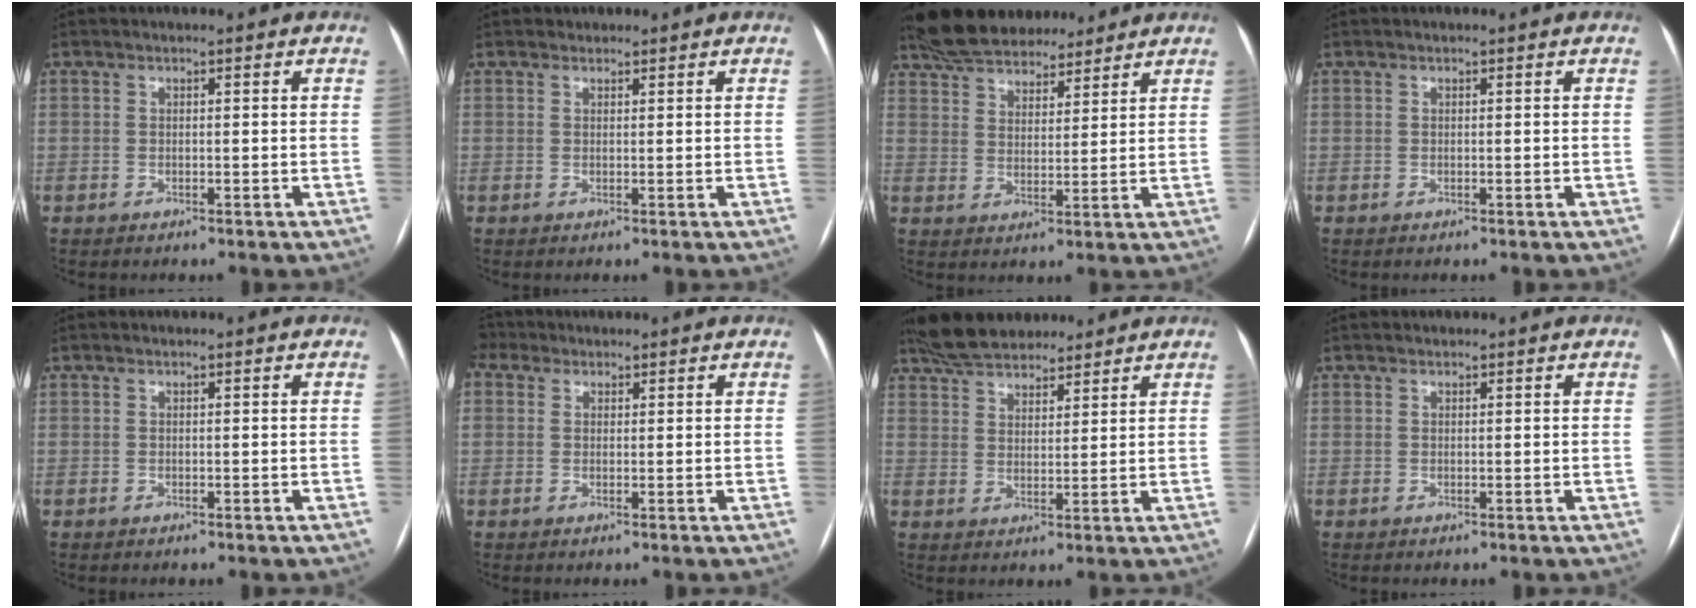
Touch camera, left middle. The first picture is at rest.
{"total": 0.6, "force": [0.5, 0.3, -0.1], "torque": [0.000, -0.001, 0.007]}
{"total": 13.8, "force": [12.2, 4.5, 4.8], "torque": [-0.085, 0.029, 0.198]}
{"total": 0.0}
{"total": 0.0}
{"total": 5.5, "force": [2.8, 4.2, 2.0], "torque": [-0.063, 0.035, 0.059]}
{"total": 10.6, "force": [9.2, 3.6, 3.7], "torque": [-0.059, 0.028, 0.155]}
{"total": 0.0}